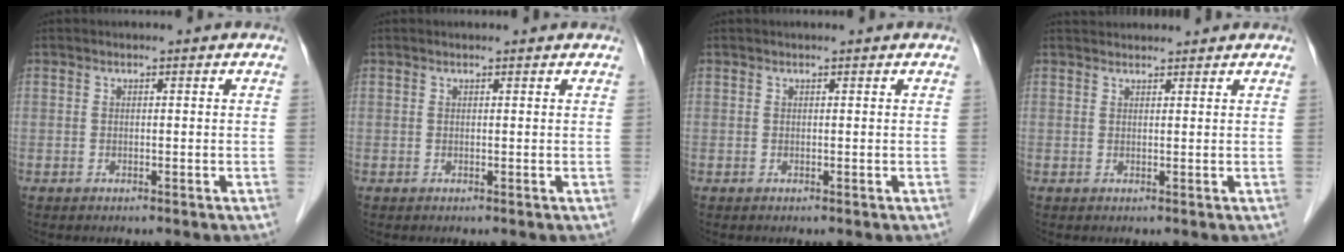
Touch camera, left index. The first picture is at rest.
{"total": 1.8, "force": [1.7, 0.3, 0.5], "torque": [-0.013, 0.016, 0.017]}
{"total": 0.9, "force": [0.8, 0.0, 0.4], "torque": [-0.008, 0.010, 0.010]}
{"total": 4.3, "force": [4.2, 0.6, 0.7], "torque": [-0.012, 0.035, 0.060]}